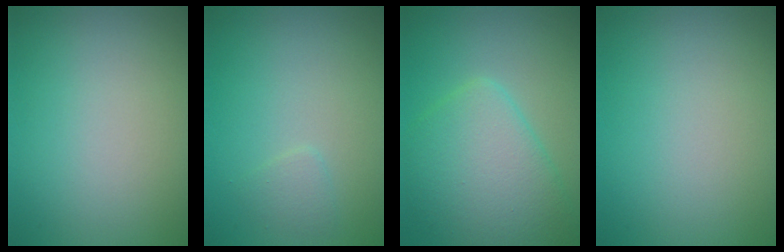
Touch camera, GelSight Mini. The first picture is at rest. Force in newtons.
{"total": 0.9, "press": 0.9, "slide": 0.1}
{"total": 6.3, "press": 6.3, "slide": 0.1}
{"total": 0.0}